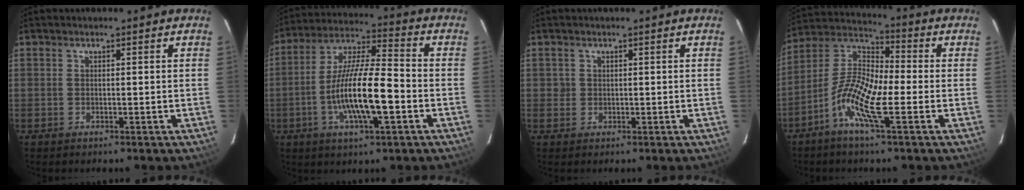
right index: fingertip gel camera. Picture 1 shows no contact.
{"total": 14.7, "force": [-4.2, 3.1, 13.8], "torque": [-0.266, -0.005, -0.080]}
{"total": 1.2, "force": [0.1, 1.2, -0.1], "torque": [0.006, 0.002, 0.003]}
{"total": 11.1, "force": [-4.5, 2.7, 9.8], "torque": [-0.208, 0.005, -0.102]}